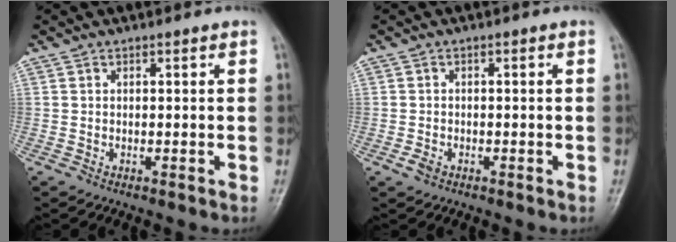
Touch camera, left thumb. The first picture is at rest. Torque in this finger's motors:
{"motor_torque": [0.13, 0.83, -0.01, -0.16, 0.00]}